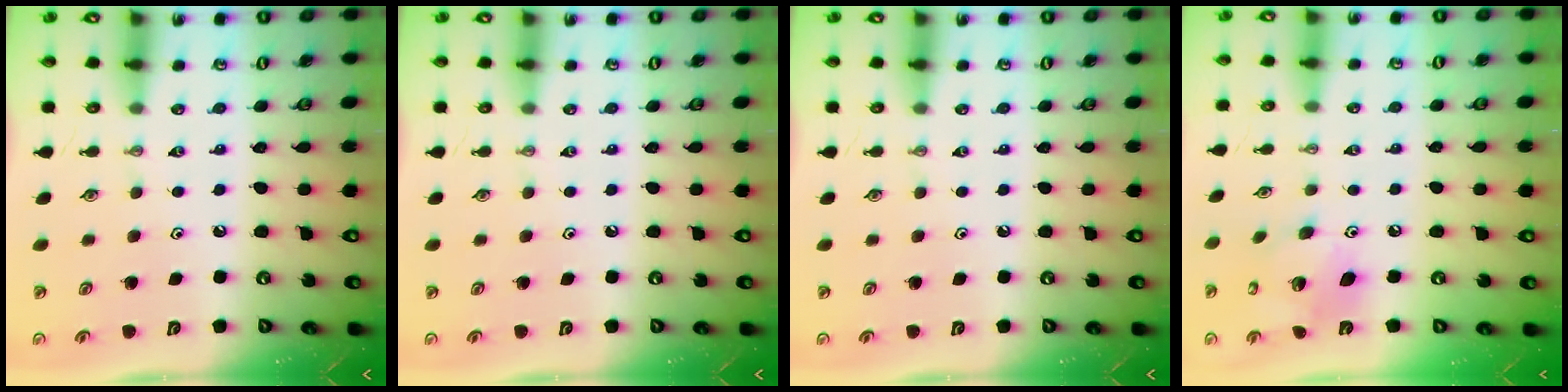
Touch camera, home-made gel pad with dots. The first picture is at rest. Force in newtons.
{"total": 0.0}
{"total": 0.0}
{"total": 11.5, "press": 11.5, "slide": 0.7}